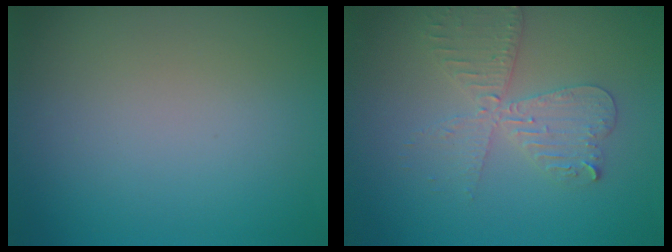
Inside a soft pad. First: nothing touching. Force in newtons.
{"total": 4.1, "press": 3.5, "slide": 2.1}